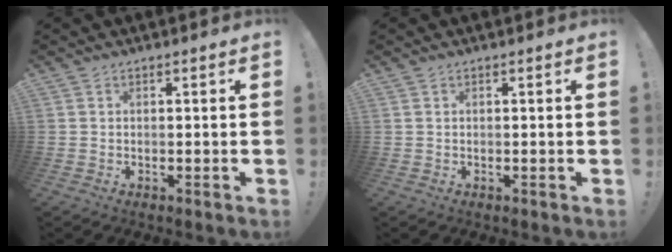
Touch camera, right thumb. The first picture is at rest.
{"total": 0.0}